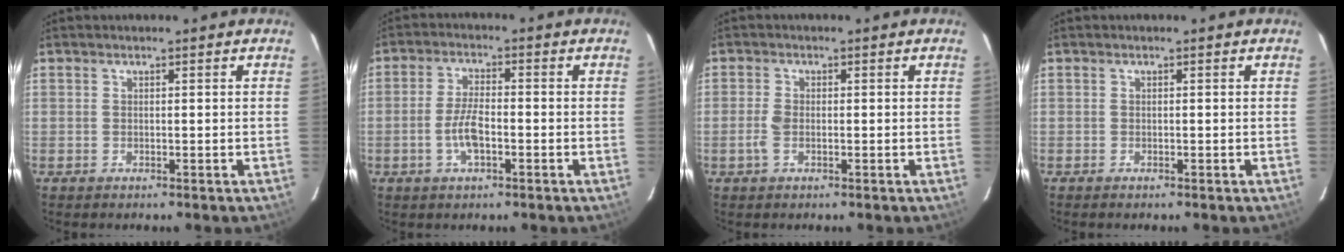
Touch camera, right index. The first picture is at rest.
{"total": 5.7, "force": [-2.0, 2.1, 5.0], "torque": [-0.104, 0.003, -0.037]}
{"total": 2.5, "force": [-0.7, 1.3, 2.0], "torque": [-0.049, 0.001, -0.017]}
{"total": 0.0}